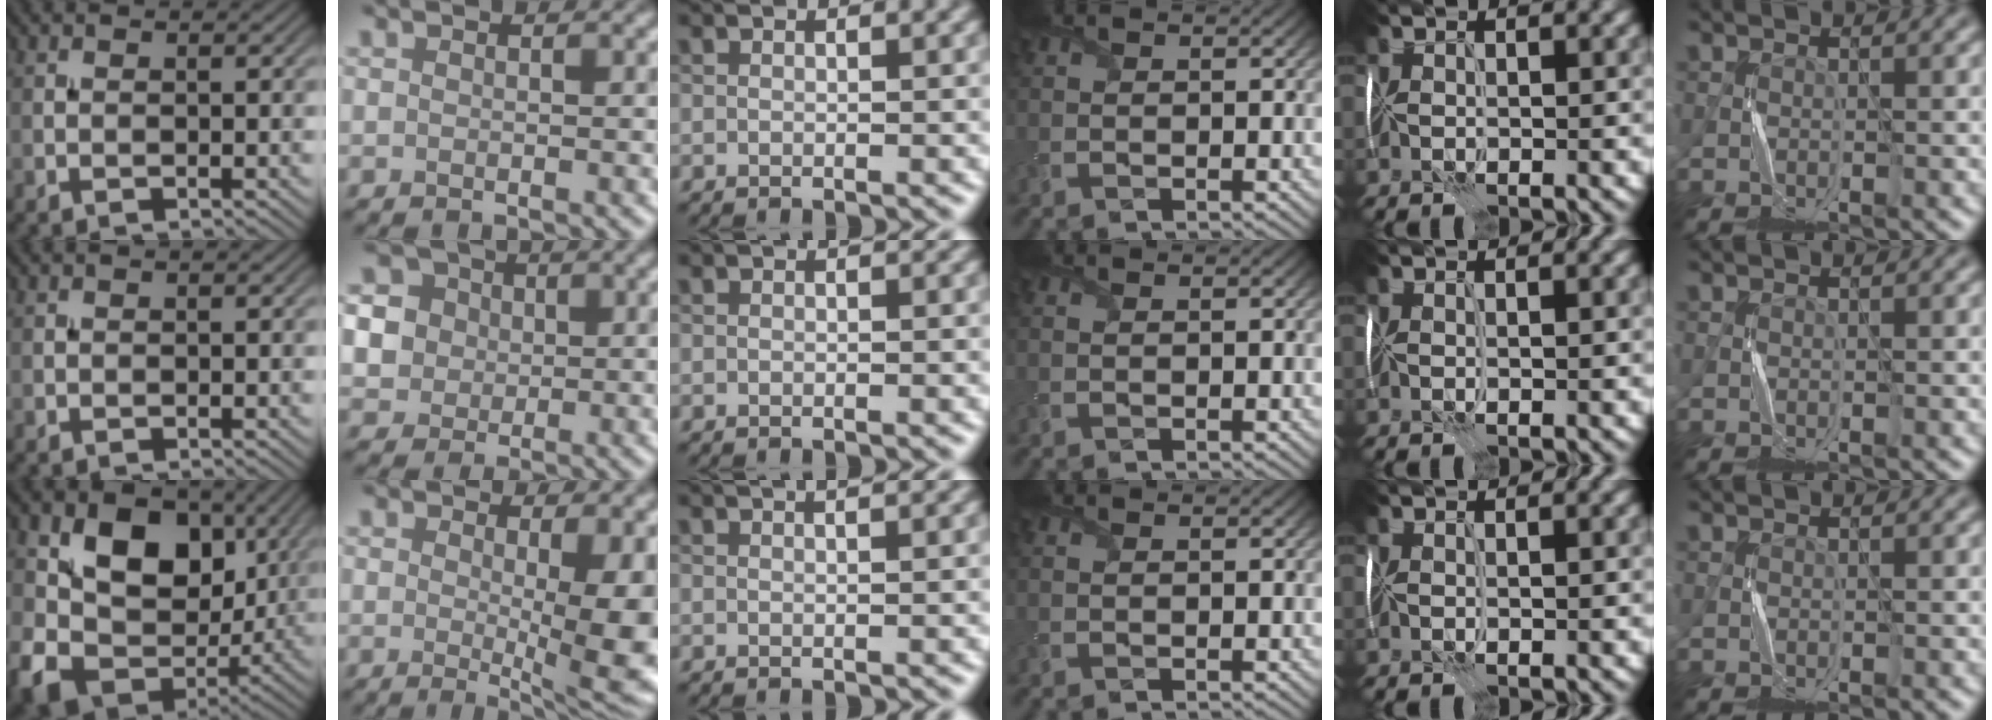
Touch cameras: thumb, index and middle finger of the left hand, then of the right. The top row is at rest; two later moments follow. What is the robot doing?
{"motion": "fold", "object": "handkerchief"}